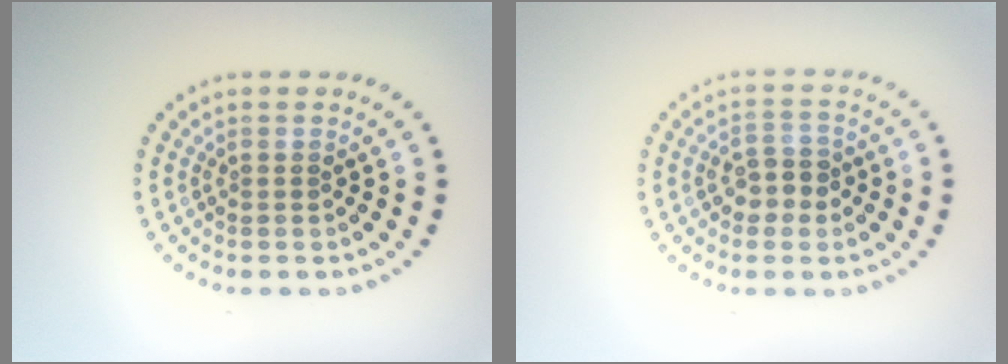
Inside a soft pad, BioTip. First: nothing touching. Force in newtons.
{"total": 2.7, "press": 2.7, "slide": 0.4}